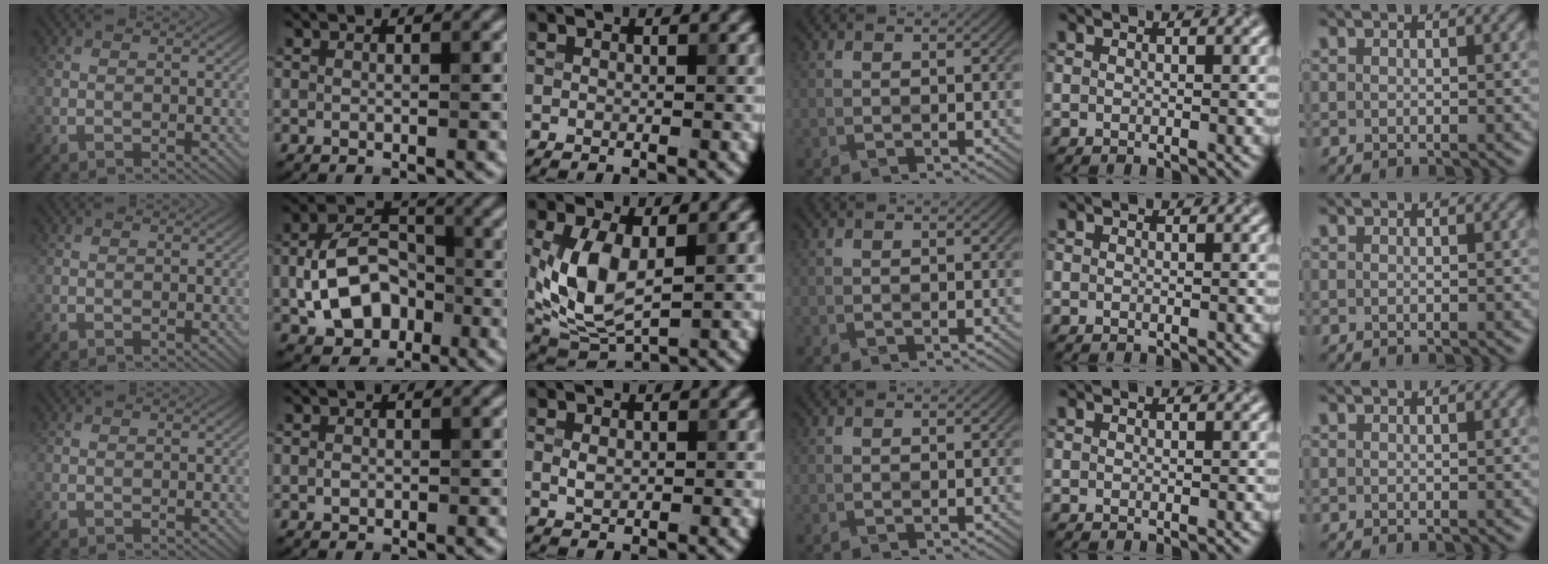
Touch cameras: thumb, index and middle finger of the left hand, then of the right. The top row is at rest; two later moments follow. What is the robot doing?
{"motion": "fold", "object": "envelope"}